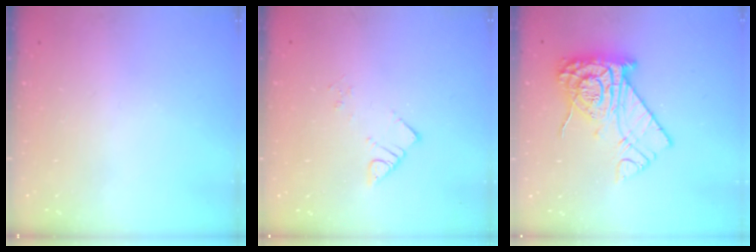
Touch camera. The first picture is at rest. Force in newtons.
{"total": 3.3, "press": 3.3, "slide": 0.1}
{"total": 16.5, "press": 16.4, "slide": 1.8}